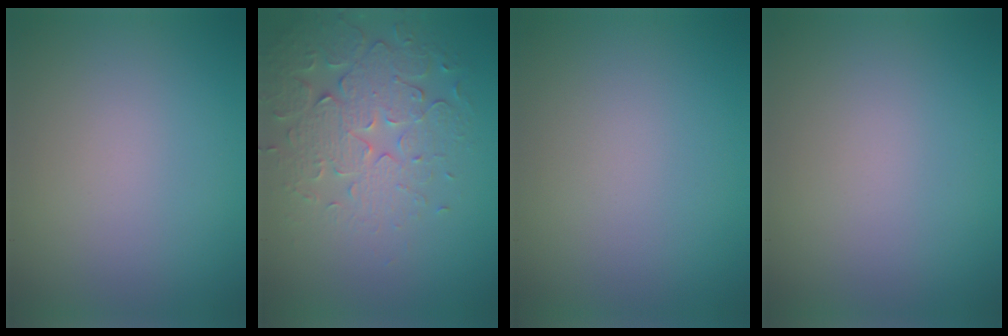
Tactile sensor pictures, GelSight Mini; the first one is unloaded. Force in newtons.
{"total": 5.1, "press": 4.5, "slide": 2.5}
{"total": 0.0}
{"total": 0.0}